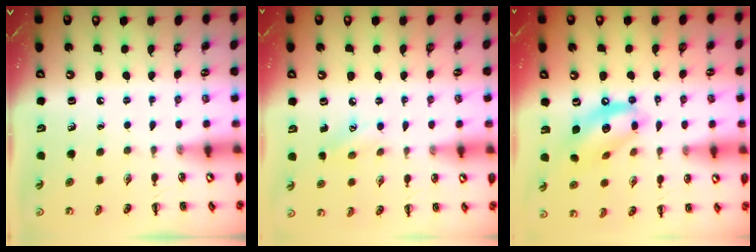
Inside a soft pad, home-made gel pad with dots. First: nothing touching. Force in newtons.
{"total": 5.9, "press": 5.7, "slide": 1.6}
{"total": 14.0, "press": 13.7, "slide": 3.0}